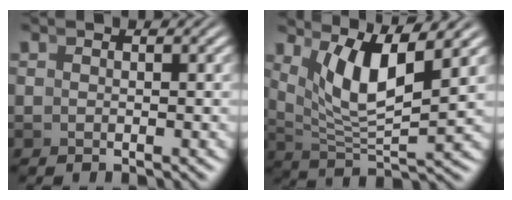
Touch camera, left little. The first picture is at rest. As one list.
[{"total": 6.5, "force": [2.4, 2.8, 5.3], "torque": [-0.098, -0.004, 0.045]}]